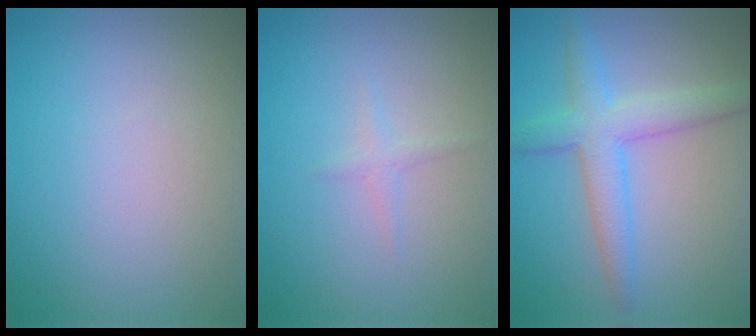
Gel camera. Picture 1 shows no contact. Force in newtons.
{"total": 0.8, "press": 0.8, "slide": 0.1}
{"total": 4.3, "press": 4.3, "slide": 0.1}